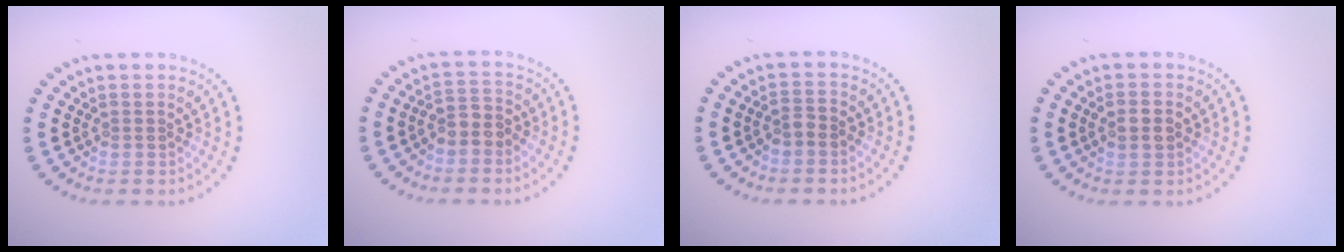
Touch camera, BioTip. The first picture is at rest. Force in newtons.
{"total": 2.2, "press": 1.9, "slide": 1.1}
{"total": 1.4, "press": 1.3, "slide": 0.5}
{"total": 2.1, "press": 2.1, "slide": 0.2}